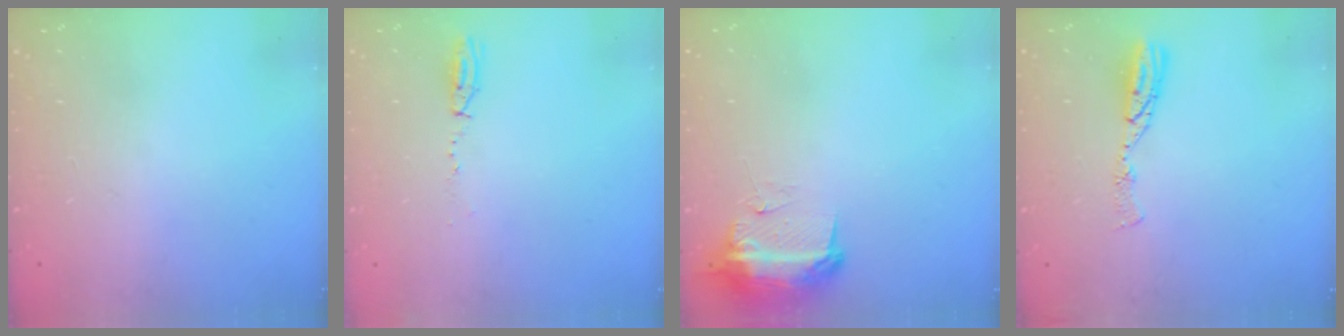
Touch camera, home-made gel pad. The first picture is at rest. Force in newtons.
{"total": 3.9, "press": 3.8, "slide": 0.9}
{"total": 11.4, "press": 11.4, "slide": 1.1}
{"total": 7.8, "press": 7.8, "slide": 0.8}